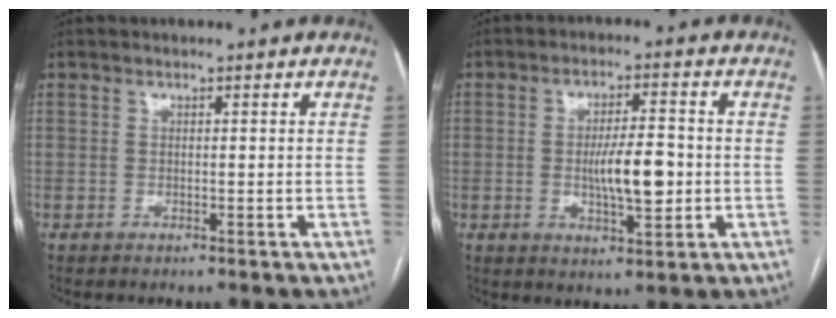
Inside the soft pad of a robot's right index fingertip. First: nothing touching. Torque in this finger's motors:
{"motor_torque": [0.27, -0.08, 0.21, 0.05]}